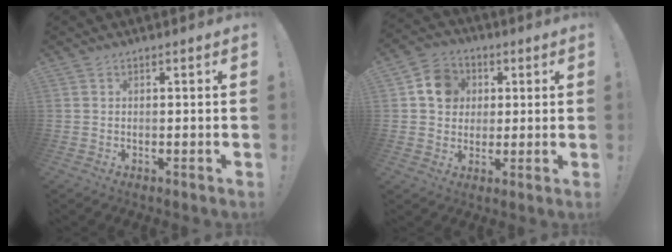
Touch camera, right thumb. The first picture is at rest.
{"total": 10.0, "force": [2.7, 9.0, 3.4], "torque": [-0.044, -0.004, 0.056]}